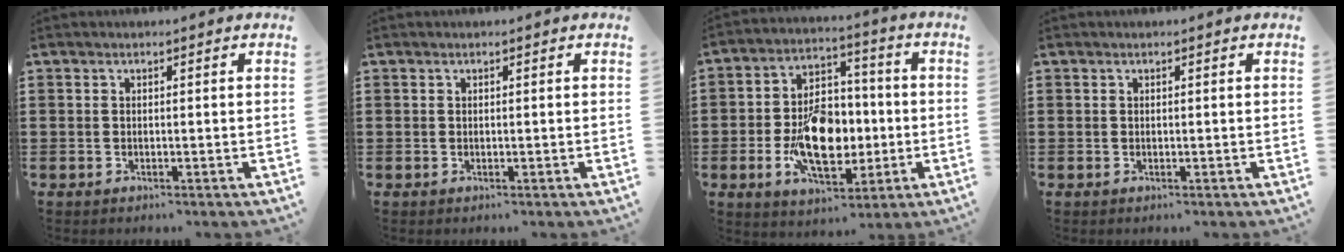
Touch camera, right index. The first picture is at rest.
{"total": 0.0}
{"total": 12.4, "force": [-2.0, 7.5, 9.6], "torque": [-0.172, 0.000, -0.034]}
{"total": 0.0}